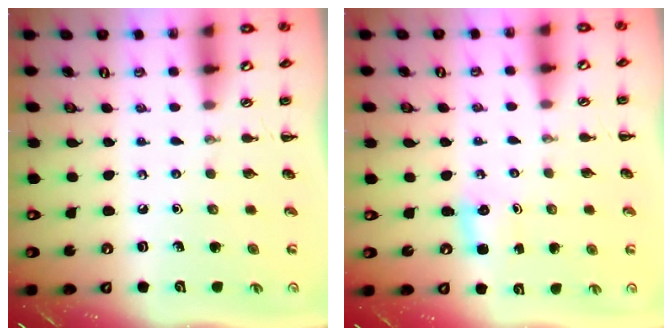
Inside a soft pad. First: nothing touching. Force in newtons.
{"total": 1.8, "press": 1.7, "slide": 0.5}